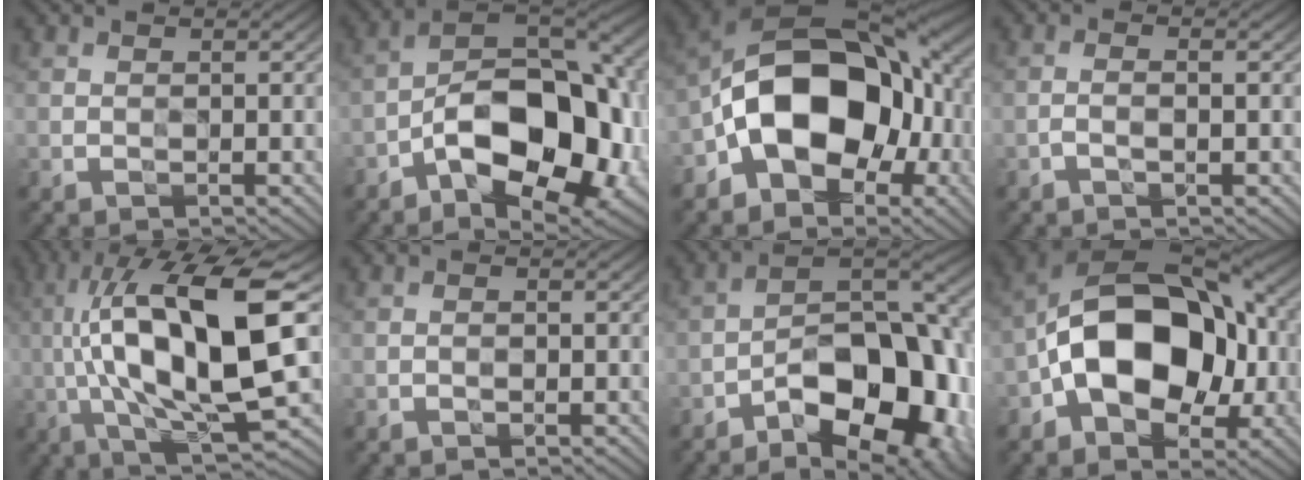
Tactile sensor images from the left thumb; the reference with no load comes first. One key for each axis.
{"total": 16.8, "fx": -5.8, "fy": 9.0, "fz": 12.9, "tx": -0.187, "ty": -0.006, "tz": -0.105}
{"total": 15.0, "fx": -3.6, "fy": 10.0, "fz": 10.7, "tx": -0.149, "ty": 0.006, "tz": -0.072}
{"total": 1.4, "fx": -0.6, "fy": 0.4, "fz": 1.2, "tx": -0.024, "ty": 0.005, "tz": -0.015}
{"total": 17.7, "fx": 1.6, "fy": 5.3, "fz": 16.8, "tx": -0.325, "ty": 0.028, "tz": 0.028}
{"total": 0.6, "fx": -0.3, "fy": 0.3, "fz": 0.4, "tx": -0.007, "ty": 0.002, "tz": -0.004}
{"total": 17.1, "fx": -7.7, "fy": 8.6, "fz": 12.6, "tx": -0.163, "ty": -0.005, "tz": -0.130}
{"total": 16.2, "fx": -2.3, "fy": 10.6, "fz": 12.0, "tx": -0.181, "ty": 0.009, "tz": -0.055}